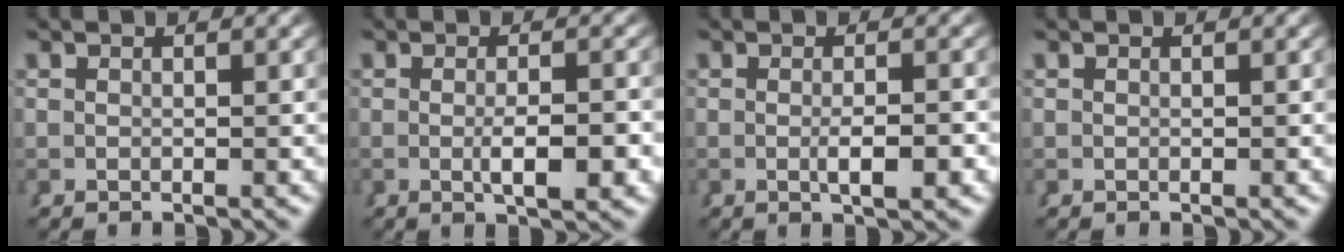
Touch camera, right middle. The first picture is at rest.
{"total": 2.8, "force": [-1.0, 0.4, 2.6], "torque": [-0.037, -0.008, -0.013]}
{"total": 2.1, "force": [-0.9, 0.2, 1.9], "torque": [-0.027, -0.006, -0.012]}
{"total": 0.0}